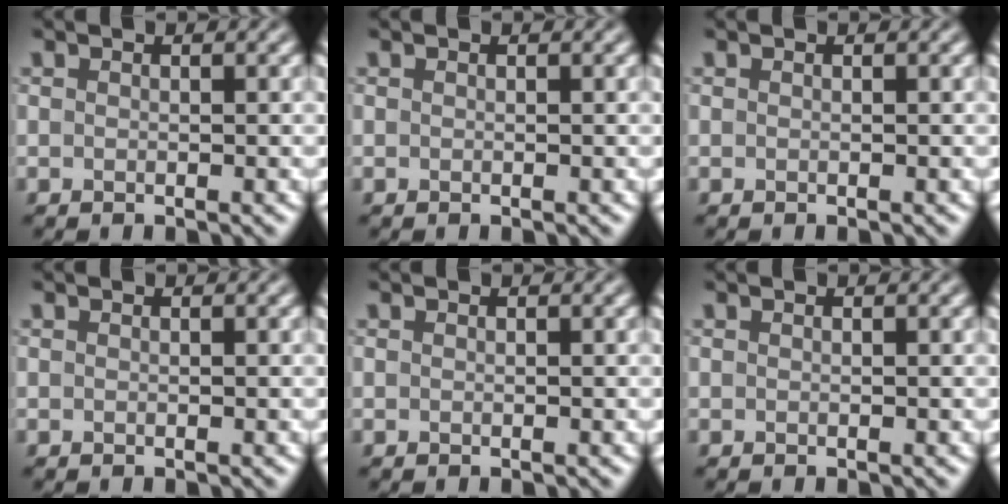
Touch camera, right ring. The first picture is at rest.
{"total": 0.0}
{"total": 0.0}
{"total": 0.0}
{"total": 0.0}
{"total": 0.0}